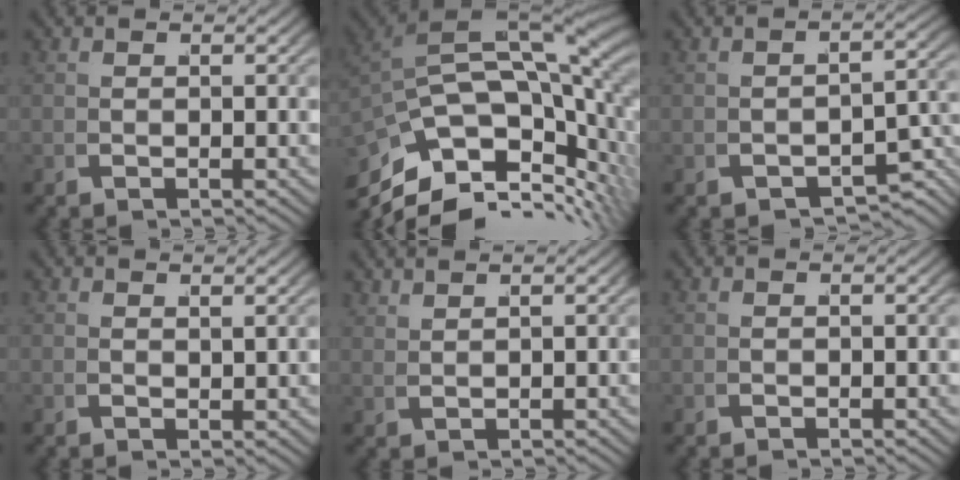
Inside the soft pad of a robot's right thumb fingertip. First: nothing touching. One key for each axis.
{"total": 17.5, "fx": -0.8, "fy": 10.8, "fz": 13.8, "tx": -0.232, "ty": -0.022, "tz": 0.000}
{"total": 3.4, "fx": -2.3, "fy": 1.6, "fz": 1.9, "tx": -0.025, "ty": -0.009, "tz": -0.028}
{"total": 0.6, "fx": 0.5, "fy": -0.2, "fz": 0.1, "tx": 0.007, "ty": 0.005, "tz": 0.012}
{"total": 1.5, "fx": 1.5, "fy": -0.3, "fz": 0.1, "tx": 0.007, "ty": 0.009, "tz": 0.033}
{"total": 0.0}